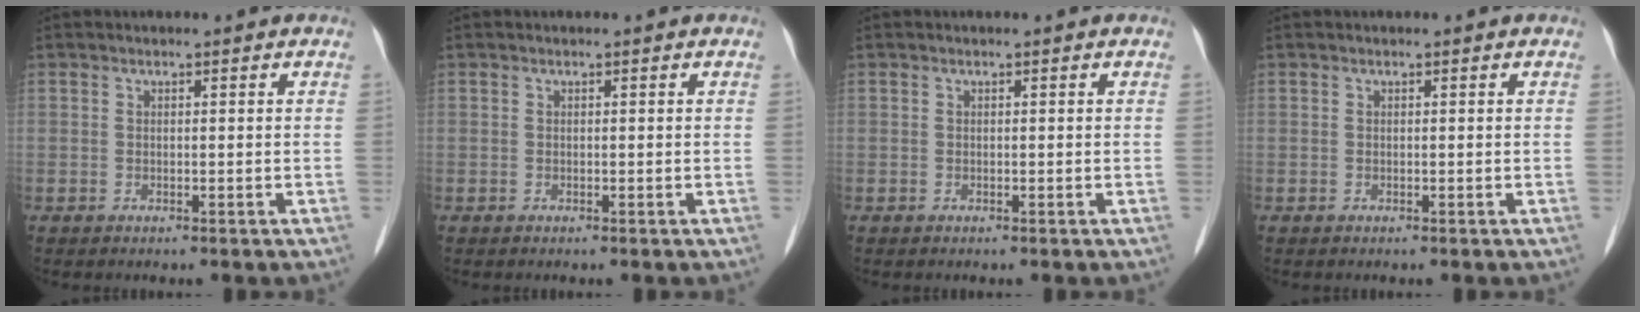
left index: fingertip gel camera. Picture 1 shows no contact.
{"total": 0.0}
{"total": 0.0}
{"total": 0.0}